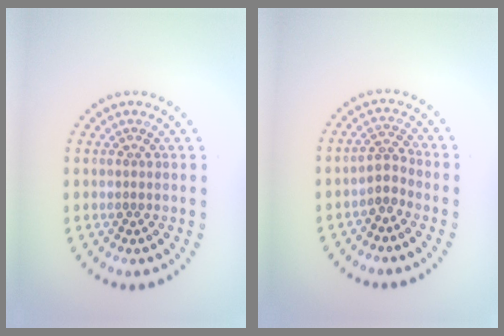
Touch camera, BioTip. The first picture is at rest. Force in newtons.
{"total": 2.0, "press": 1.5, "slide": 1.3}